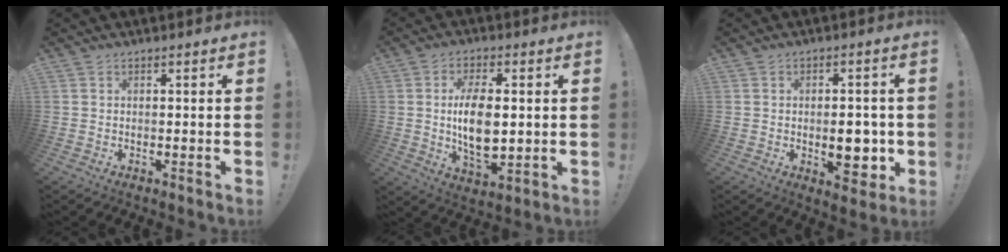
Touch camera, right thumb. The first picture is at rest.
{"total": 12.6, "force": [1.0, 6.5, 10.7], "torque": [-0.194, -0.012, 0.011]}
{"total": 8.8, "force": [-1.4, 5.2, 6.9], "torque": [-0.080, 0.007, -0.015]}